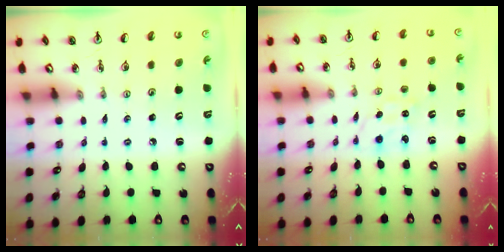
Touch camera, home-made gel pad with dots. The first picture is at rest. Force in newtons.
{"total": 0.6, "press": 0.4, "slide": 0.4}